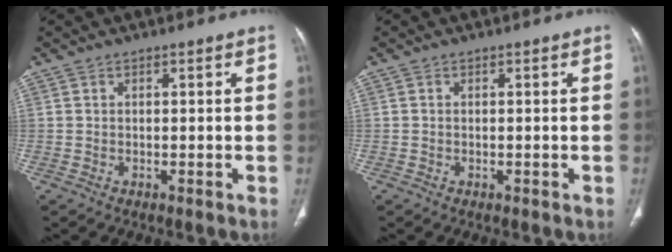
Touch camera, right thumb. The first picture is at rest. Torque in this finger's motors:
{"motor_torque": [0.11, 0.07, -0.24, 0.03, -0.03]}